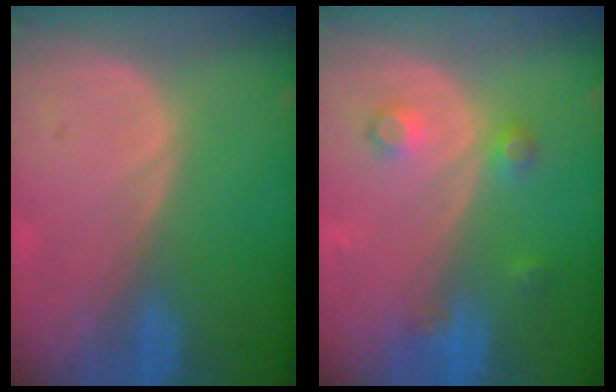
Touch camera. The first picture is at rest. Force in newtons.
{"total": 3.7, "press": 3.4, "slide": 1.5}